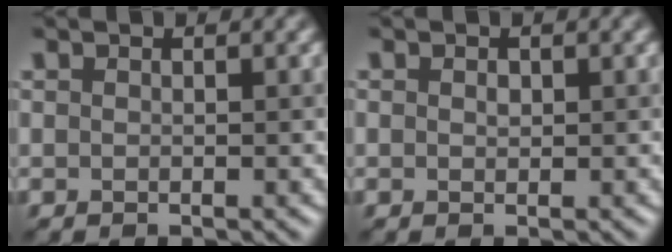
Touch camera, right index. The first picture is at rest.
{"total": 0.6, "force": [0.1, 0.4, 0.4], "torque": [-0.008, 0.000, 0.000]}